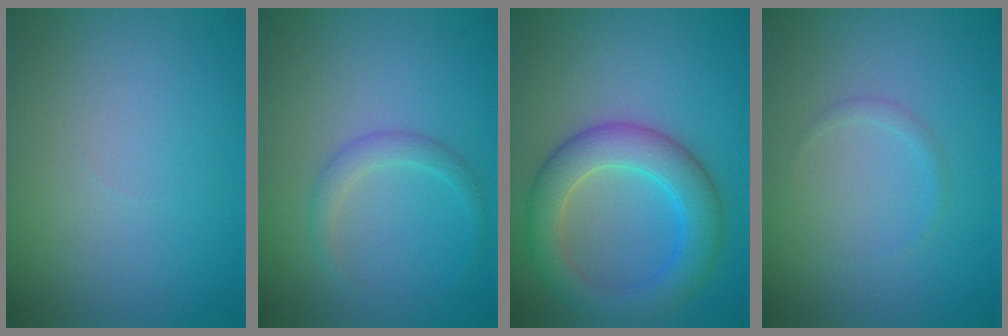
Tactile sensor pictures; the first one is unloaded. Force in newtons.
{"total": 1.7, "press": 1.7, "slide": 0.1}
{"total": 6.2, "press": 6.2, "slide": 0.2}
{"total": 0.8, "press": 0.8, "slide": 0.1}